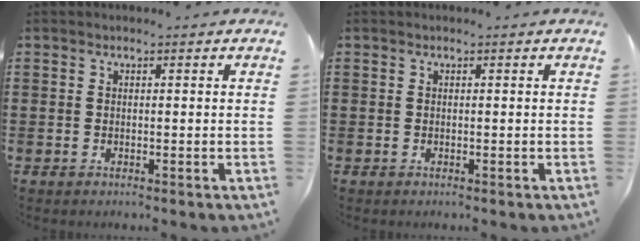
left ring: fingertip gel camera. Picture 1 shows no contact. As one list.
[{"total": 0.0}]